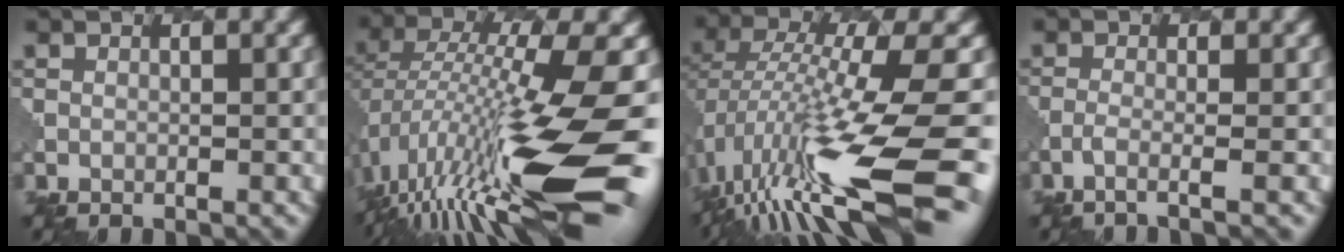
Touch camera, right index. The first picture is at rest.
{"total": 15.5, "force": [-4.6, 3.6, 14.4], "torque": [-0.273, 0.013, -0.079]}
{"total": 14.2, "force": [-5.0, 3.9, 12.8], "torque": [-0.254, 0.003, -0.078]}
{"total": 2.2, "force": [-1.1, 0.5, 1.8], "torque": [-0.021, 0.002, -0.045]}